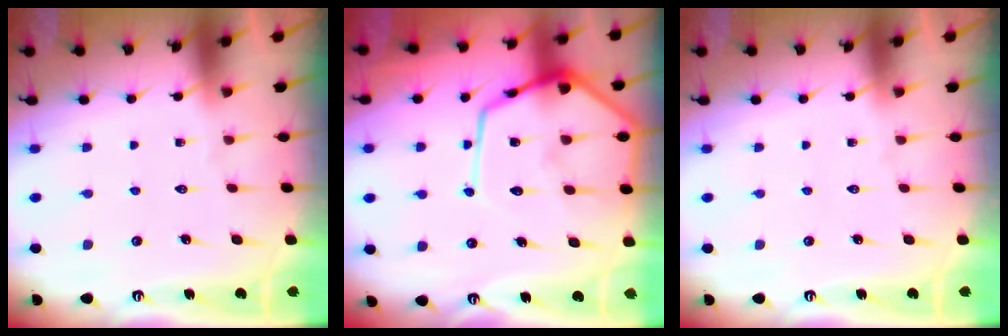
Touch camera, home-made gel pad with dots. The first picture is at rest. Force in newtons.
{"total": 17.2, "press": 17.1, "slide": 1.5}
{"total": 0.0}